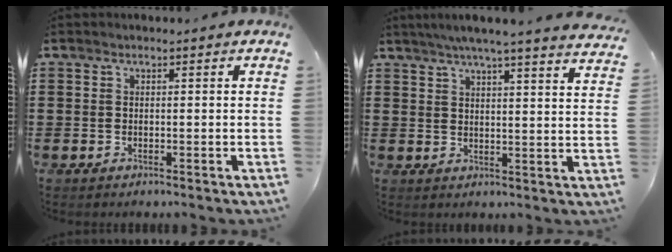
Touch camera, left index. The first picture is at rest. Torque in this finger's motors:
{"motor_torque": [1.65, -0.49, 0.37, 0.07]}